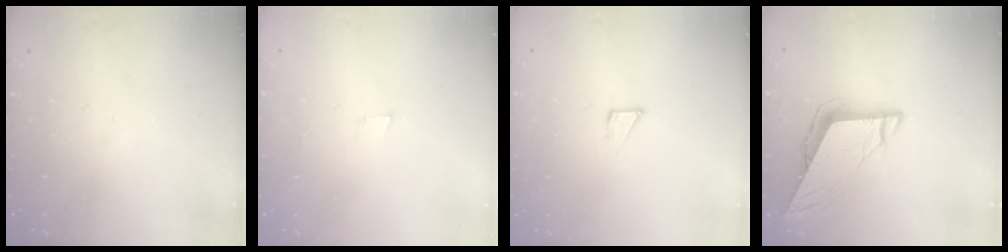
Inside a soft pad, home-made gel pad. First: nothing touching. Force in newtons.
{"total": 3.4, "press": 2.2, "slide": 2.6}
{"total": 2.3, "press": 2.3, "slide": 0.1}
{"total": 8.6, "press": 8.5, "slide": 1.3}